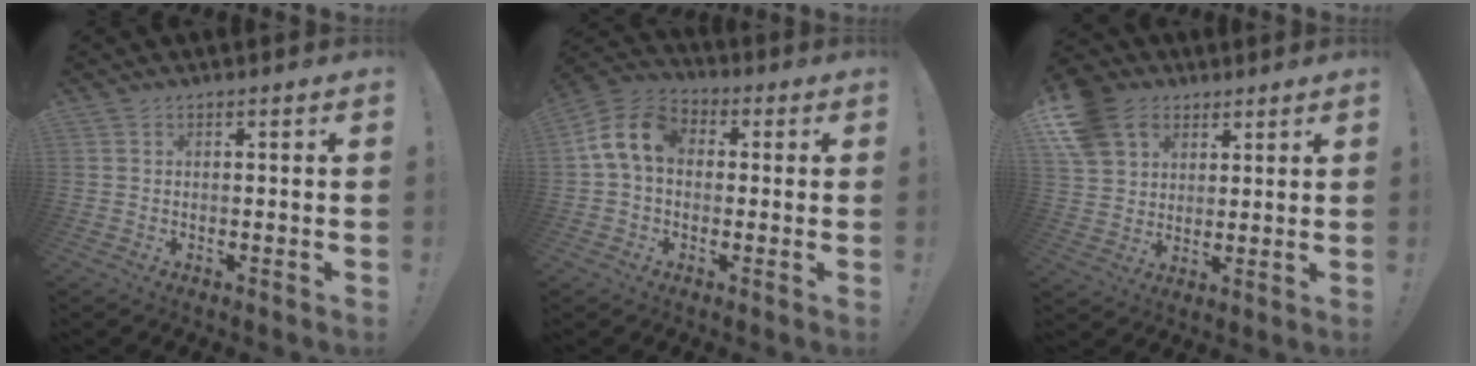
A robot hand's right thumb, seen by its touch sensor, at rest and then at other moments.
{"total": 12.0, "force": [2.1, 8.4, 8.2], "torque": [-0.158, 0.021, 0.046]}
{"total": 13.3, "force": [6.2, 10.6, 5.1], "torque": [-0.099, -0.026, 0.128]}